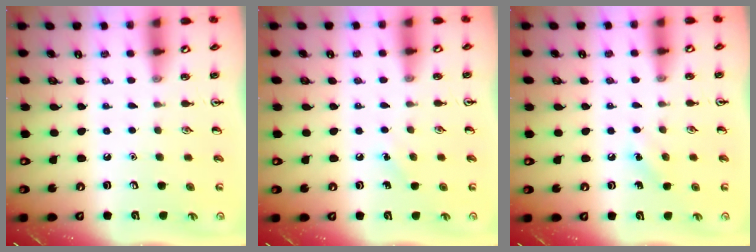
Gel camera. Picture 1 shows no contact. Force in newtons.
{"total": 4.1, "press": 3.9, "slide": 1.1}
{"total": 5.4, "press": 5.2, "slide": 1.5}